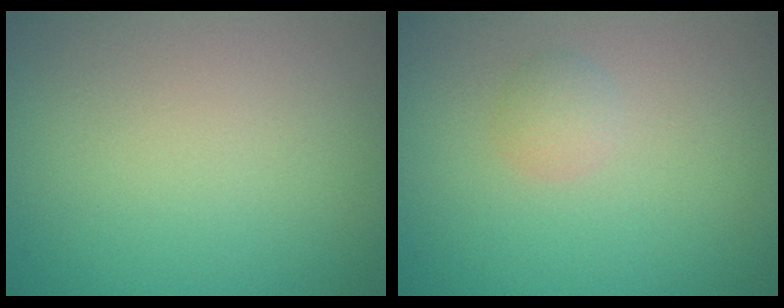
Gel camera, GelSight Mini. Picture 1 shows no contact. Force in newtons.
{"total": 1.3, "press": 1.3, "slide": 0.0}